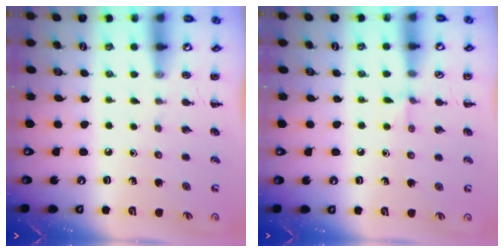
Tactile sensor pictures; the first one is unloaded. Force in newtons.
{"total": 4.8, "press": 4.5, "slide": 1.6}